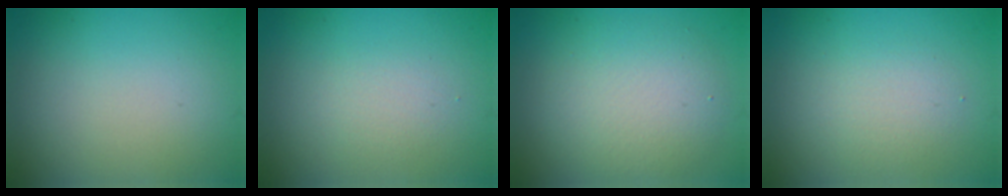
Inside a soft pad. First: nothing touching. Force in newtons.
{"total": 1.4, "press": 1.4, "slide": 0.0}
{"total": 4.8, "press": 4.8, "slide": 0.3}
{"total": 2.2, "press": 2.2, "slide": 0.1}